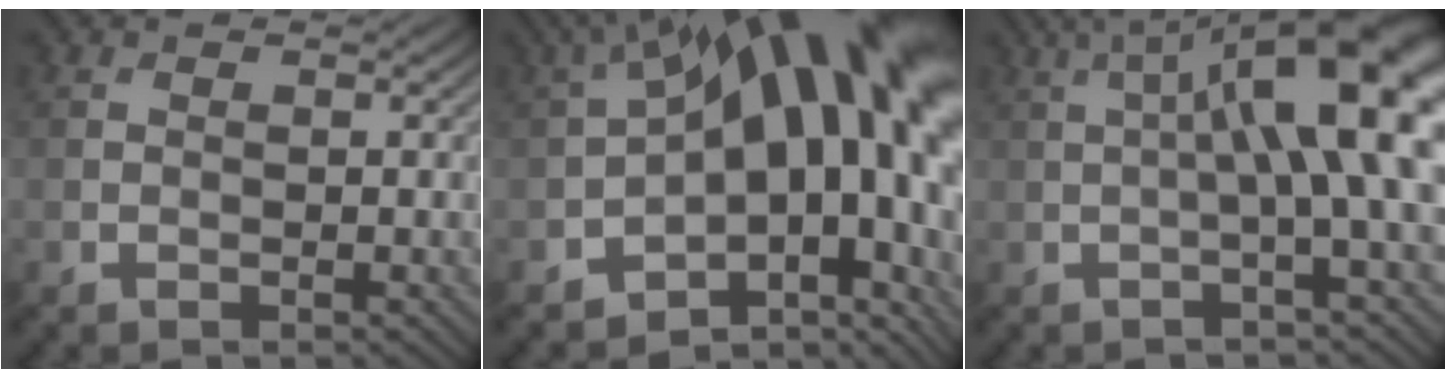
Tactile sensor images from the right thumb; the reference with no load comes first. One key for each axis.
{"total": 19.1, "fx": 2.2, "fy": 9.8, "fz": 16.2, "tx": -0.219, "ty": -0.019, "tz": 0.068}
{"total": 13.5, "fx": 1.9, "fy": 3.3, "fz": 13.0, "tx": -0.180, "ty": 0.014, "tz": 0.030}